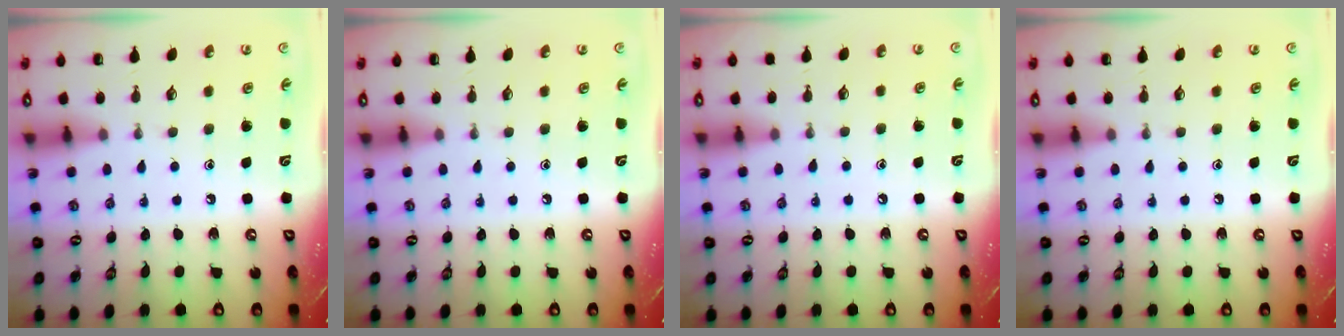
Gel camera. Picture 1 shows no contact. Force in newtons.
{"total": 0.0}
{"total": 5.3, "press": 5.2, "slide": 0.7}
{"total": 0.0}